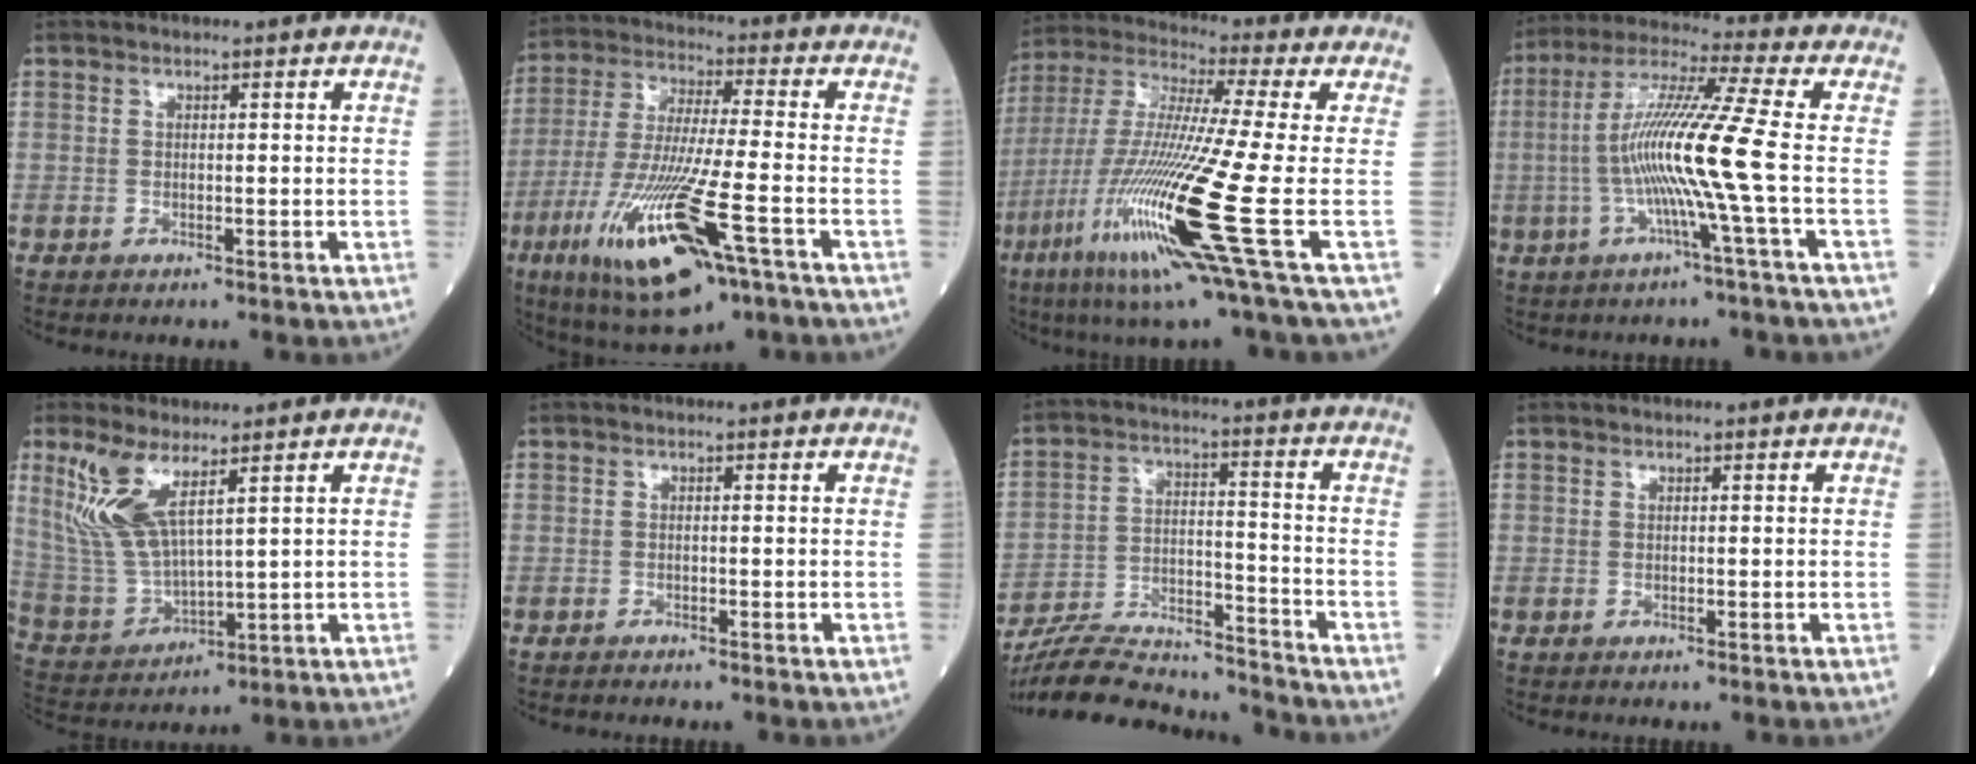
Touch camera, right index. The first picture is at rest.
{"total": 18.5, "force": [-8.3, 2.3, 16.3], "torque": [-0.347, -0.045, -0.144]}
{"total": 20.4, "force": [-6.8, -1.1, 19.2], "torque": [-0.413, -0.040, -0.140]}
{"total": 12.7, "force": [-2.0, -2.2, 12.4], "torque": [-0.240, 0.004, -0.048]}
{"total": 10.0, "force": [5.4, 2.4, 8.0], "torque": [-0.191, -0.003, 0.122]}
{"total": 0.6, "force": [-0.6, 0.0, 0.0], "torque": [-0.005, -0.001, -0.012]}
{"total": 17.6, "force": [-16.8, 2.7, 4.6], "torque": [-0.096, 0.009, -0.272]}
{"total": 0.0}